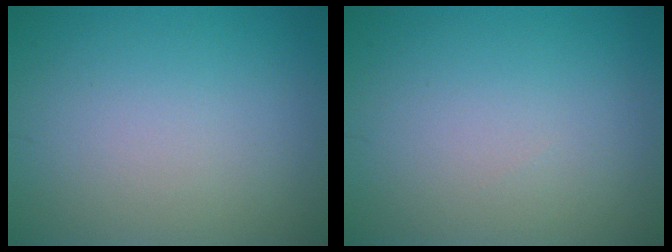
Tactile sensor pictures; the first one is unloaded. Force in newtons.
{"total": 0.0}